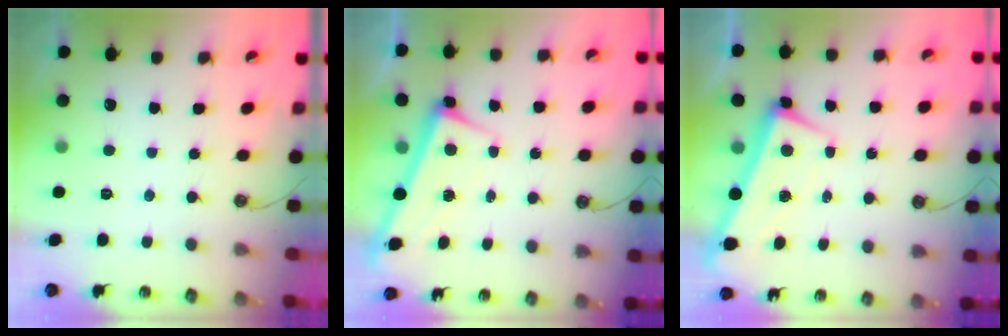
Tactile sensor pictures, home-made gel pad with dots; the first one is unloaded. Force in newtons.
{"total": 2.9, "press": 2.9, "slide": 0.4}
{"total": 1.5, "press": 0.5, "slide": 1.4}